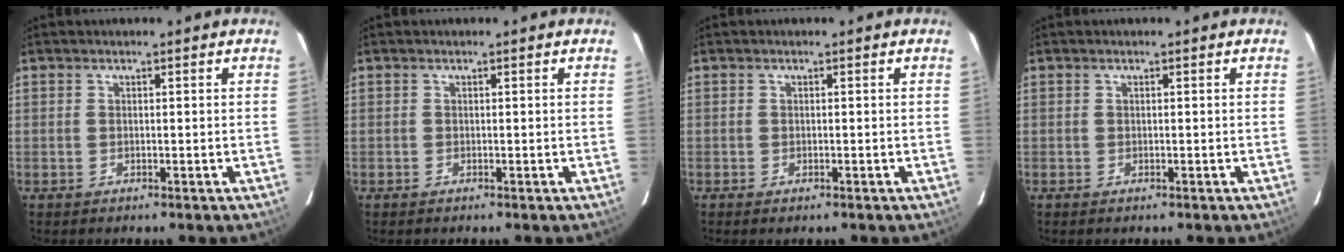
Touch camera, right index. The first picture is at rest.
{"total": 0.0}
{"total": 1.0, "force": [-0.7, 0.4, 0.6], "torque": [-0.011, -0.004, -0.012]}
{"total": 0.0}